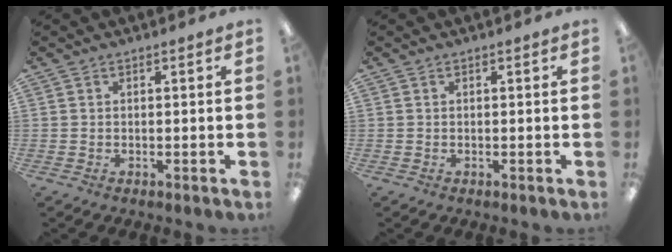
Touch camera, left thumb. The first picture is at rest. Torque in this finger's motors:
{"motor_torque": [0.00, 0.00, -0.04, -0.04, 0.00]}